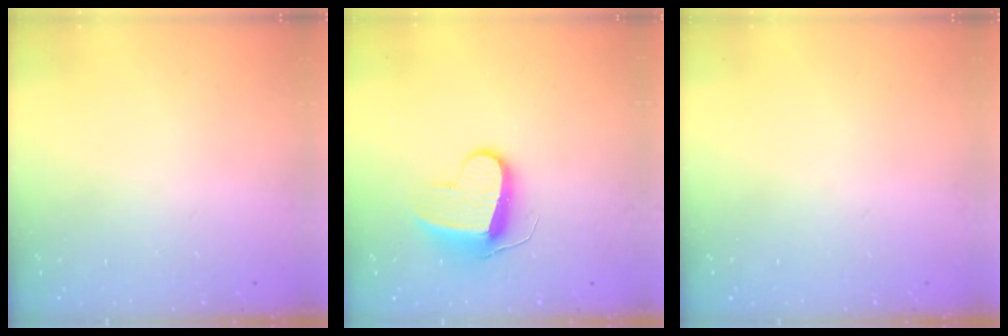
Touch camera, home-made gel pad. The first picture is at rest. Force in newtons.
{"total": 9.0, "press": 9.0, "slide": 0.6}
{"total": 0.0}